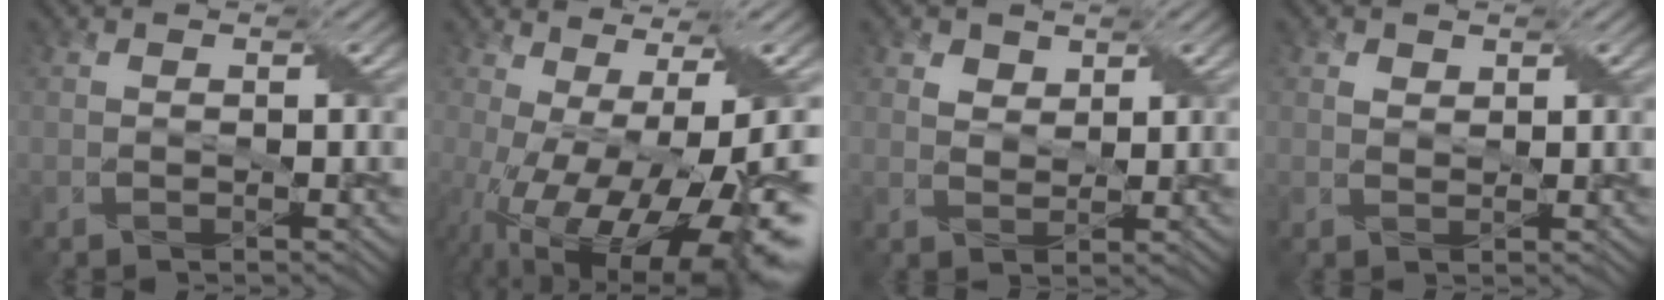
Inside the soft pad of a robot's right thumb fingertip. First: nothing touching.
{"total": 16.9, "force": [-6.5, 5.8, 14.4], "torque": [-0.268, -0.042, -0.082]}
{"total": 2.1, "force": [1.5, 1.4, 0.4], "torque": [-0.014, -0.002, 0.027]}
{"total": 1.1, "force": [0.8, 0.7, 0.0], "torque": [-0.004, -0.001, 0.016]}